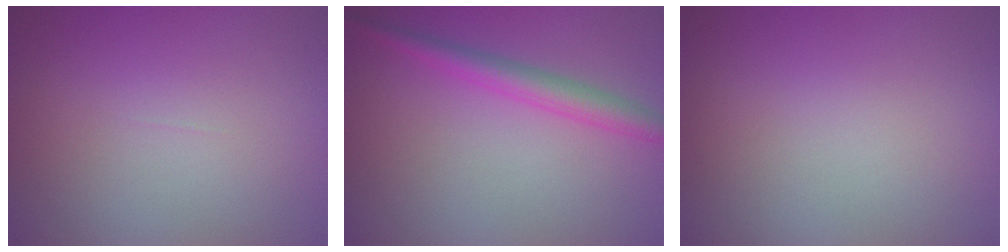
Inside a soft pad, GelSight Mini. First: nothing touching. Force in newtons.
{"total": 2.8, "press": 2.8, "slide": 0.2}
{"total": 0.0}